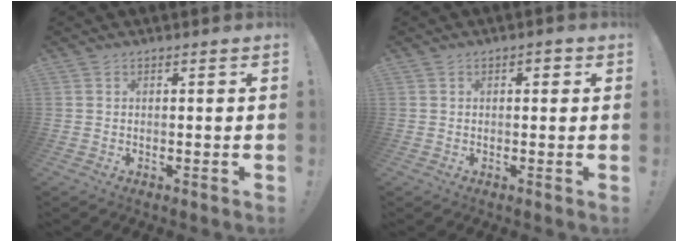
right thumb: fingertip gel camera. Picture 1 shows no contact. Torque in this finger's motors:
{"motor_torque": [-0.43, 0.32, 0.40, -0.01, -0.01]}